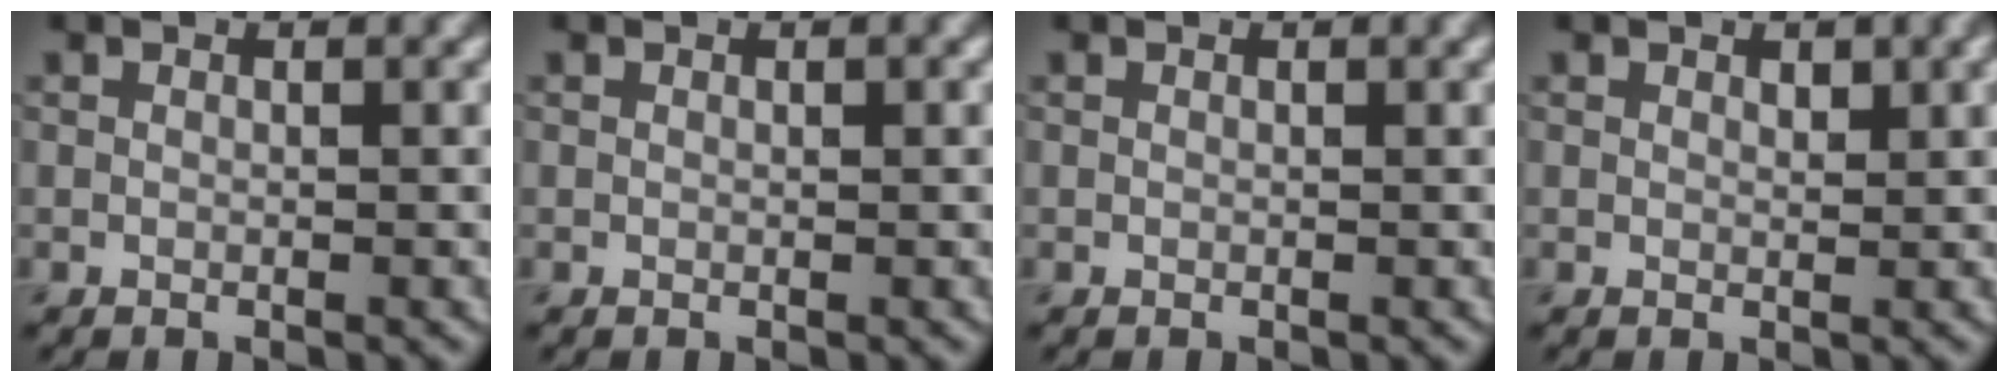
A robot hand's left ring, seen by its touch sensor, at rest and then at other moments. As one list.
[{"total": 0.0}, {"total": 0.6, "force": [0.4, 0.1, 0.5], "torque": [-0.004, 0.005, 0.005]}, {"total": 1.5, "force": [0.9, 0.6, 1.1], "torque": [-0.015, -0.001, 0.016]}]